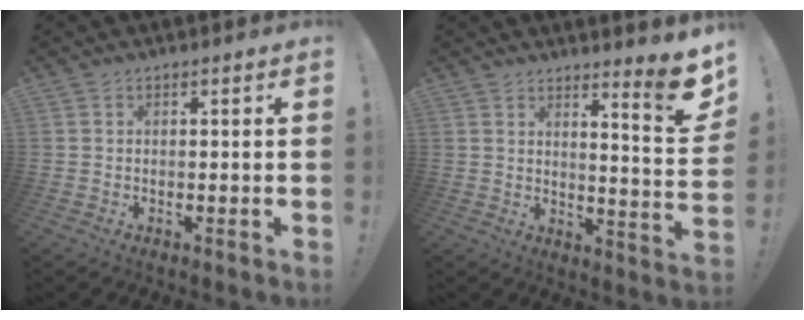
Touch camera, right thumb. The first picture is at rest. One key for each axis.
{"total": 9.6, "fx": 6.4, "fy": 0.4, "fz": 7.2, "tx": -0.083, "ty": -0.058, "tz": 0.099}